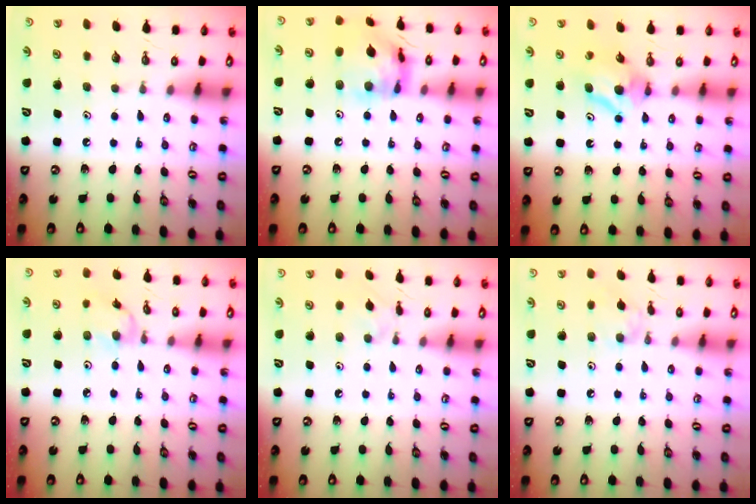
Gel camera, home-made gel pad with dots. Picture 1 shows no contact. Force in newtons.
{"total": 13.4, "press": 13.4, "slide": 1.3}
{"total": 7.5, "press": 7.5, "slide": 0.2}
{"total": 2.9, "press": 2.9, "slide": 0.3}
{"total": 2.4, "press": 2.4, "slide": 0.5}
{"total": 5.9, "press": 5.9, "slide": 0.7}